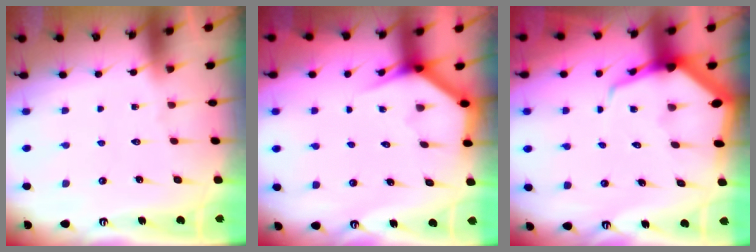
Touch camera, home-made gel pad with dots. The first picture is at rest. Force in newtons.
{"total": 3.5, "press": 3.5, "slide": 0.3}
{"total": 7.2, "press": 7.1, "slide": 0.8}